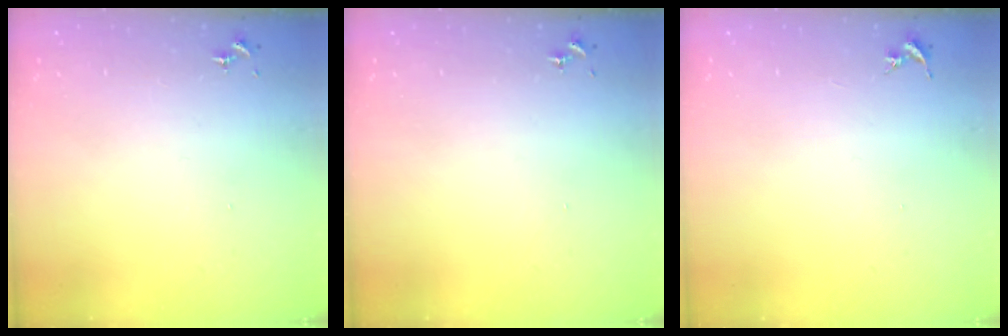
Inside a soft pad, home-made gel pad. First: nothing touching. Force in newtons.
{"total": 0.0}
{"total": 0.0}